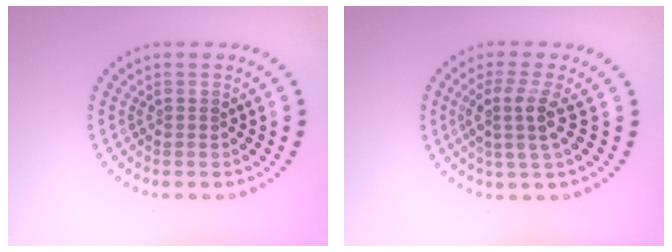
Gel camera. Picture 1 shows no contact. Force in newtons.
{"total": 3.0, "press": 2.3, "slide": 1.9}